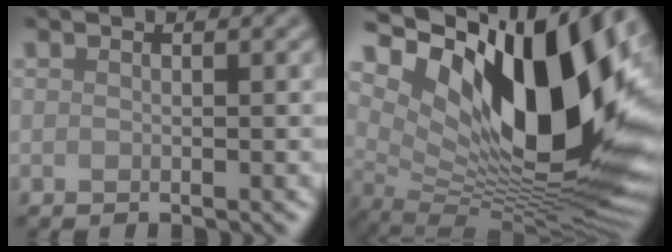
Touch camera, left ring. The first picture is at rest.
{"total": 17.7, "force": [5.4, 7.9, 14.9], "torque": [-0.240, 0.004, 0.093]}